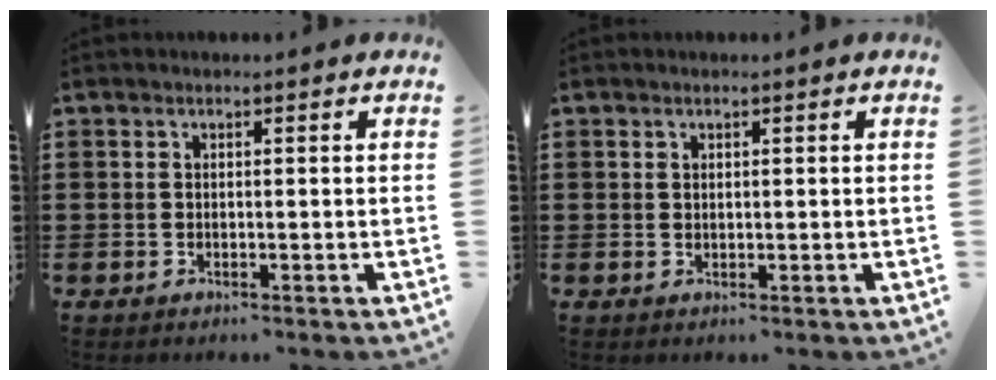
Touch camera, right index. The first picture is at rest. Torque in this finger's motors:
{"motor_torque": [-0.15, 0.46, -0.01, -0.01]}